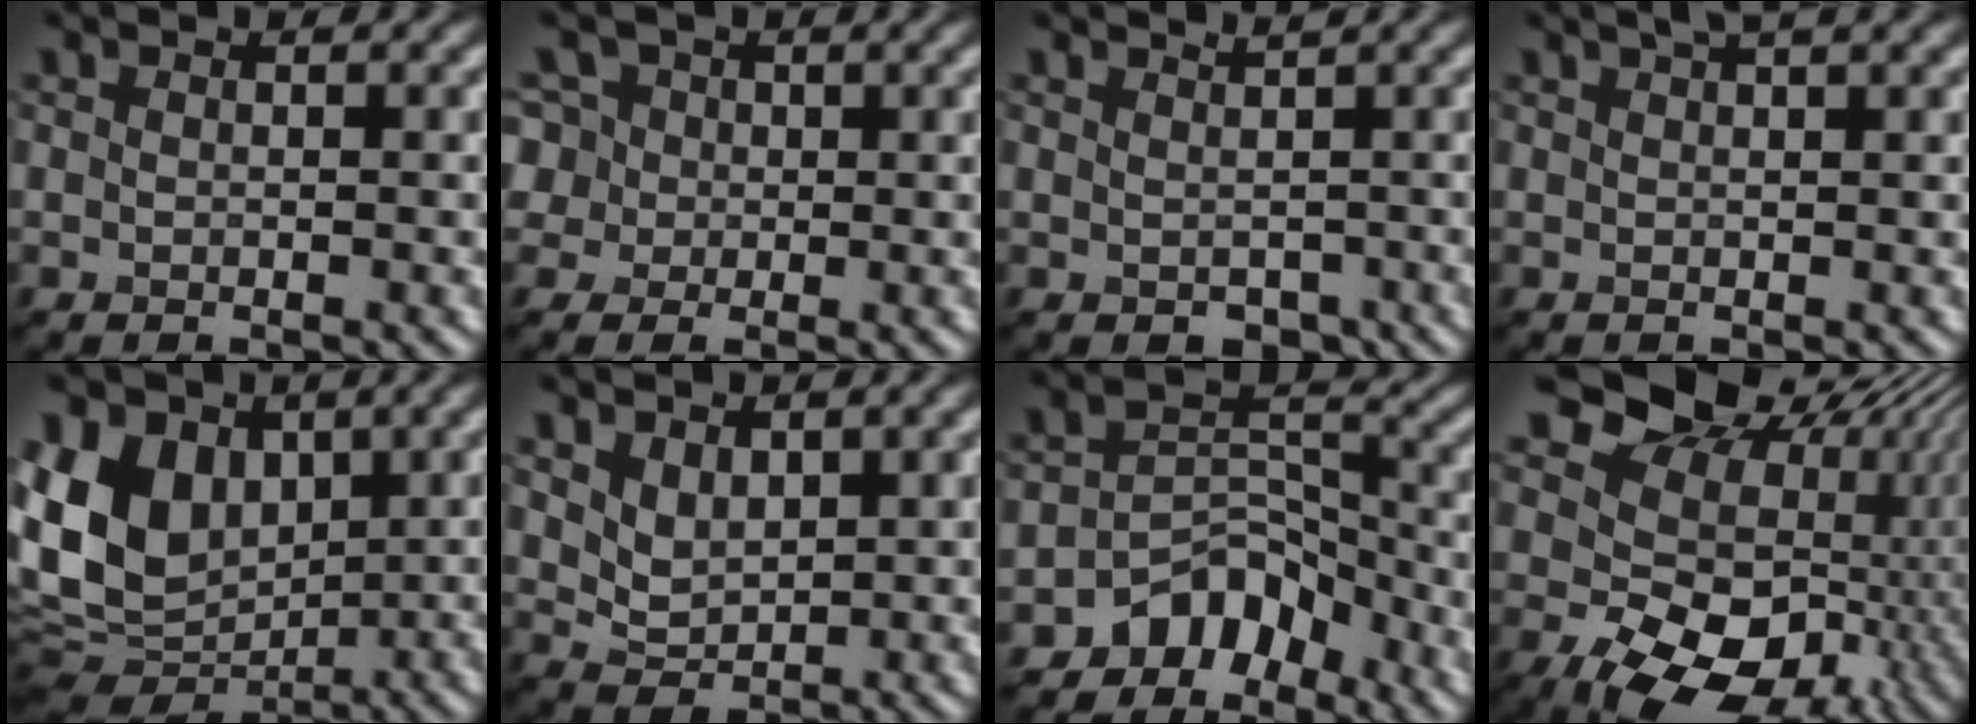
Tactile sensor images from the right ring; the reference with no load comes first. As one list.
[{"total": 5.6, "force": [1.9, 4.6, 2.6], "torque": [-0.053, 0.031, 0.003]}, {"total": 1.3, "force": [0.6, 0.8, 0.7], "torque": [-0.009, -0.009, 0.020]}, {"total": 2.7, "force": [1.8, 0.6, 1.9], "torque": [-0.015, 0.006, 0.019]}, {"total": 11.5, "force": [2.4, 8.4, 7.5], "torque": [-0.178, 0.001, 0.041]}, {"total": 3.3, "force": [2.1, 1.9, 1.8], "torque": [-0.042, -0.009, 0.042]}, {"total": 4.9, "force": [-3.5, 3.1, 1.3], "torque": [0.001, 0.007, -0.061]}, {"total": 19.0, "force": [2.3, 13.9, 12.7], "torque": [-0.196, -0.013, 0.064]}]